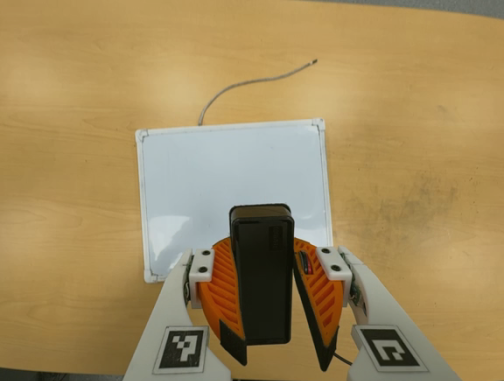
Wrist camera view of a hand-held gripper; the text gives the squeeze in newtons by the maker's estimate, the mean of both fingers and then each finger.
{"total": 9.2, "left": 9.4, "right": 9.1}